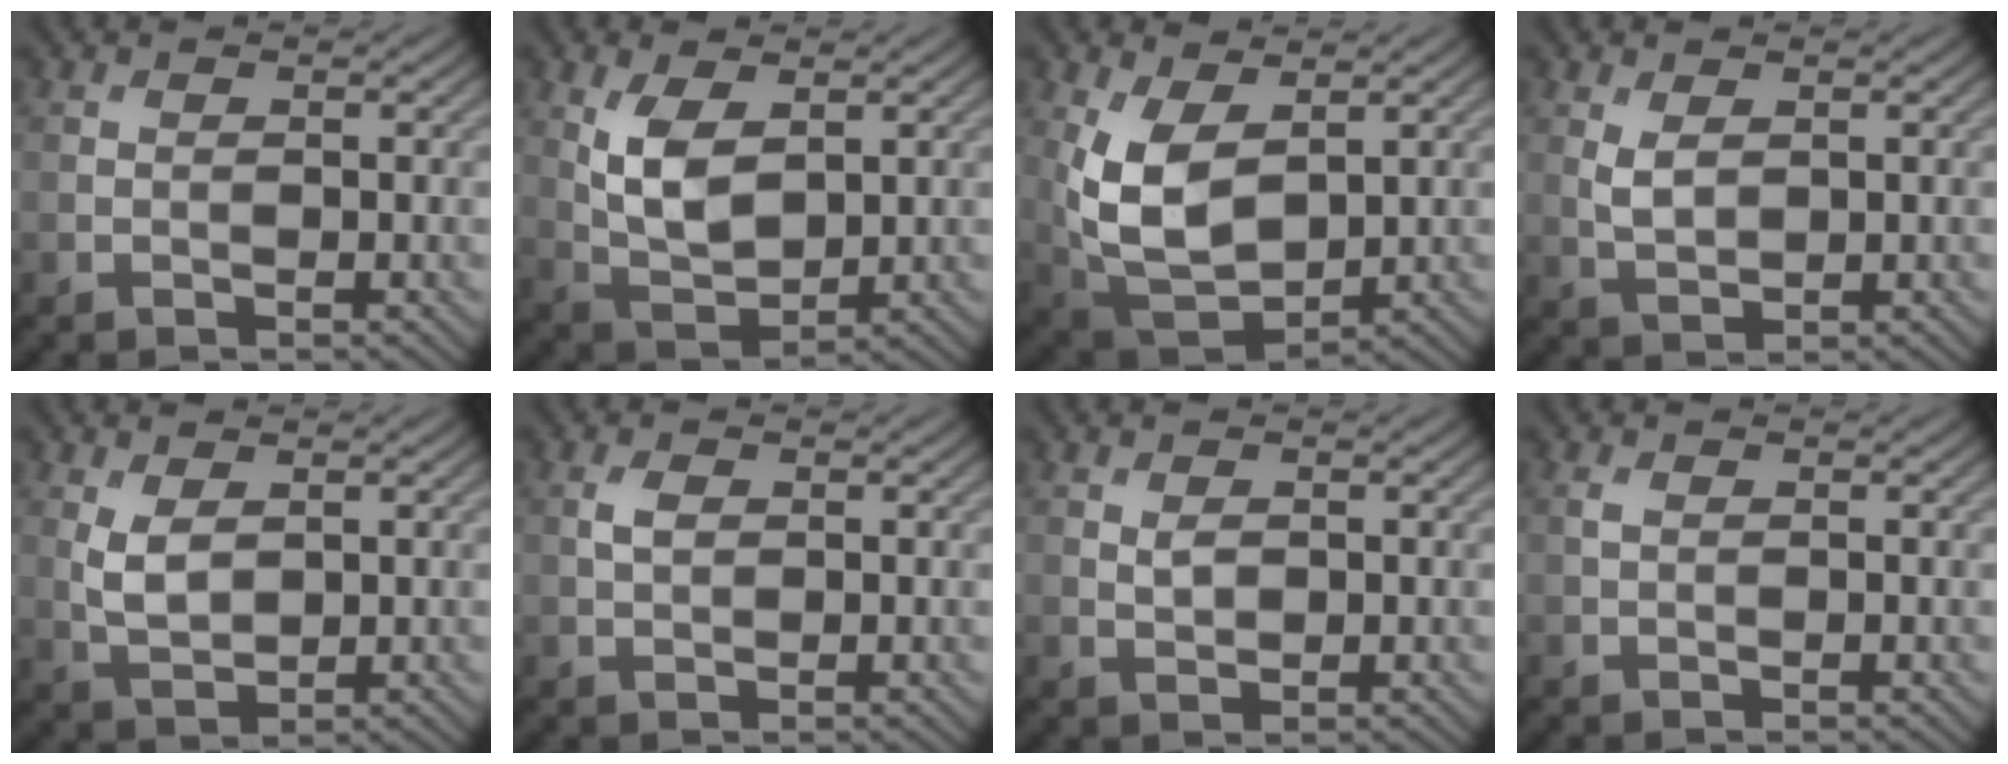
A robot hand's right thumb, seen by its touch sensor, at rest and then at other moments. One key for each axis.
{"total": 6.4, "fx": 1.9, "fy": 3.3, "fz": 5.1, "tx": -0.115, "ty": -0.004, "tz": 0.043}
{"total": 10.2, "fx": 1.9, "fy": 6.1, "fz": 8.0, "tx": -0.206, "ty": -0.009, "tz": 0.037}
{"total": 2.5, "fx": 0.9, "fy": 1.4, "fz": 1.9, "tx": -0.048, "ty": -0.004, "tz": 0.023}
{"total": 3.7, "fx": 1.1, "fy": 2.0, "fz": 2.9, "tx": -0.071, "ty": -0.004, "tz": 0.026}
{"total": 1.7, "fx": 0.5, "fy": 1.0, "fz": 1.3, "tx": -0.032, "ty": 0.001, "tz": 0.009}
{"total": 1.4, "fx": 0.5, "fy": 0.9, "fz": 1.0, "tx": -0.023, "ty": -0.004, "tz": 0.013}
{"total": 0.7, "fx": 0.2, "fy": 0.4, "fz": 0.6, "tx": -0.017, "ty": 0.002, "tz": 0.005}